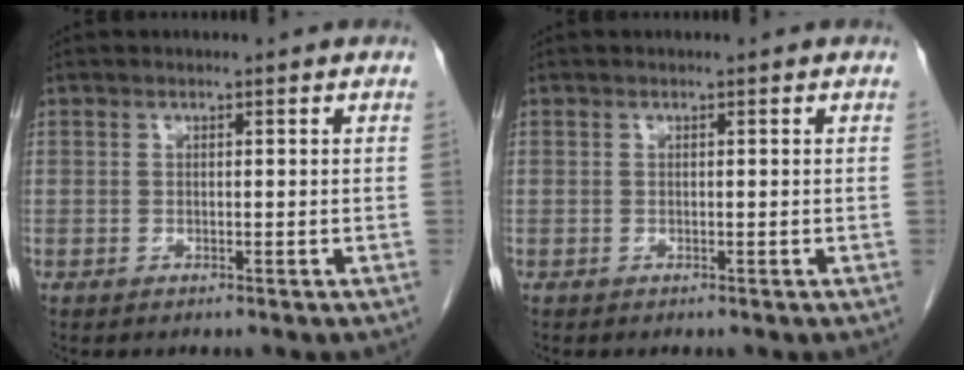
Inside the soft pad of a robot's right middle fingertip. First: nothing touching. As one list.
[{"total": 0.0}]